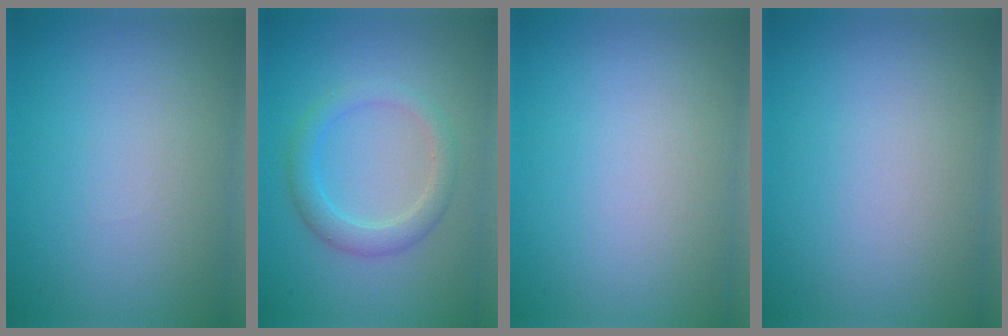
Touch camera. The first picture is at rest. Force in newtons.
{"total": 2.7, "press": 2.7, "slide": 0.2}
{"total": 0.0}
{"total": 0.0}